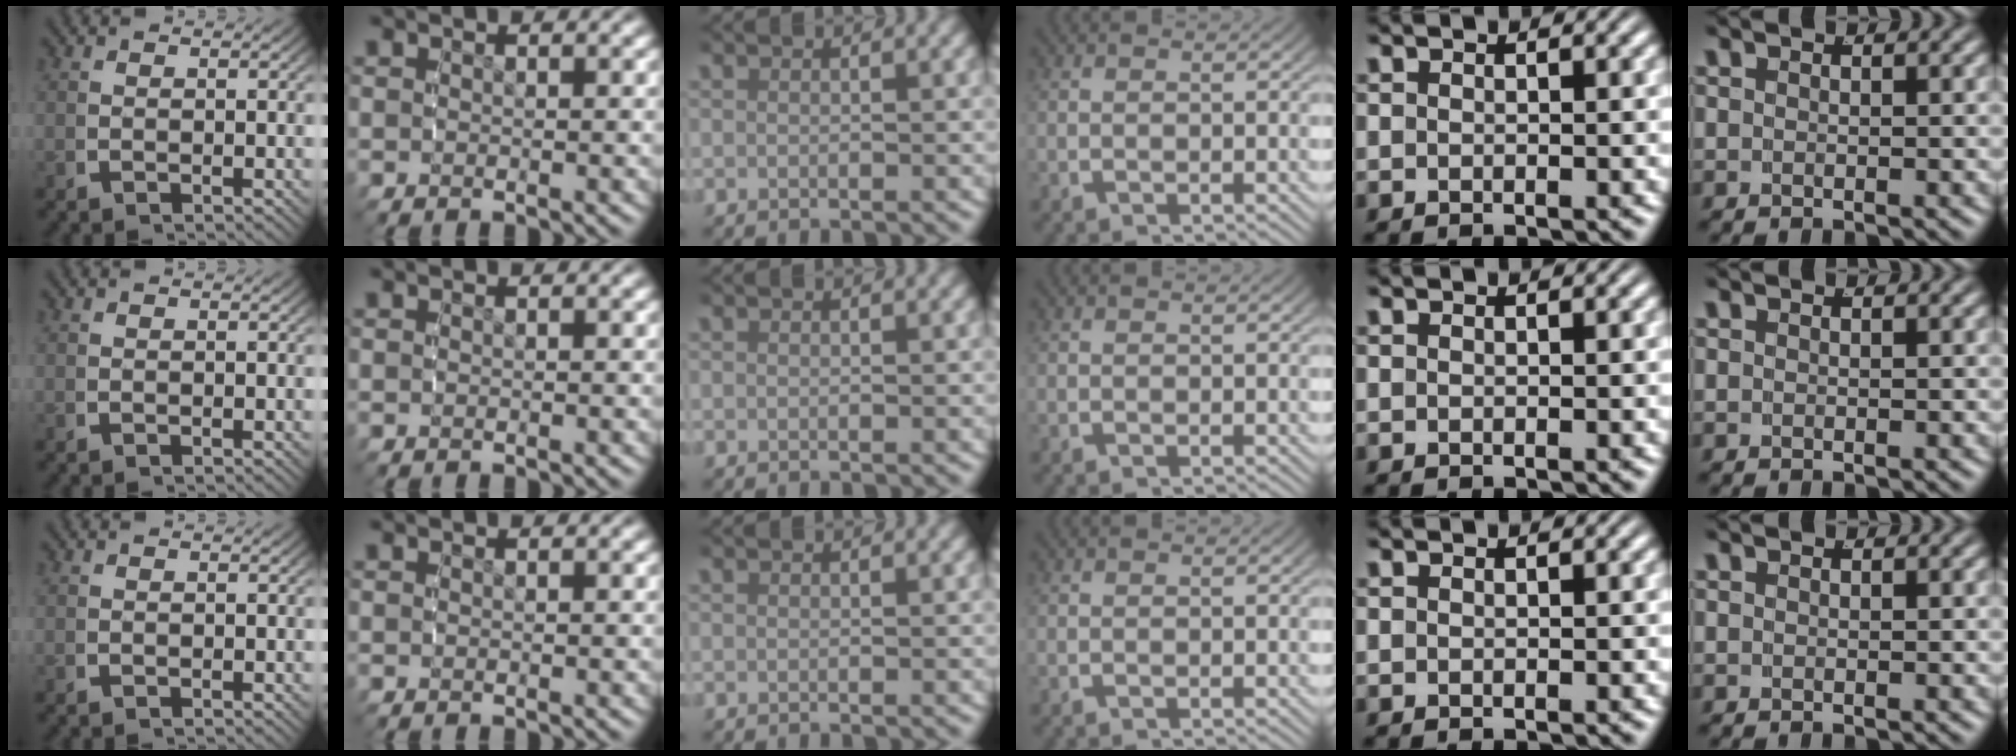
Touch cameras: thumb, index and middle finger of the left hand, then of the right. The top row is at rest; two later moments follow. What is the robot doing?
{"motion": "reach", "object": "napkin"}